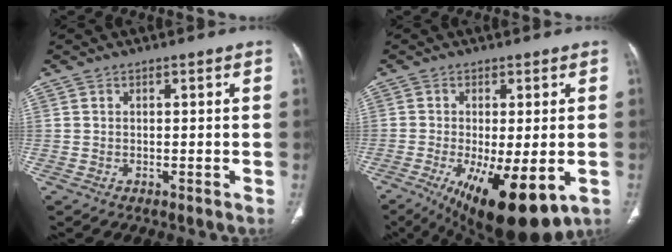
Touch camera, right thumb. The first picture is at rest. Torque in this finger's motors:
{"motor_torque": [0.44, 0.83, 0.22, -0.12, 0.34]}